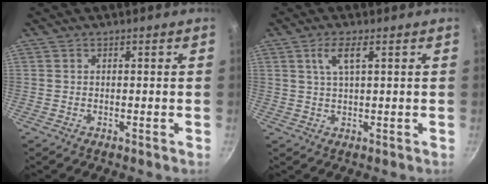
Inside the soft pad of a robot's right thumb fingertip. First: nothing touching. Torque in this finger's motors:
{"motor_torque": [-0.69, 0.89, 0.88, -0.12, 0.00]}